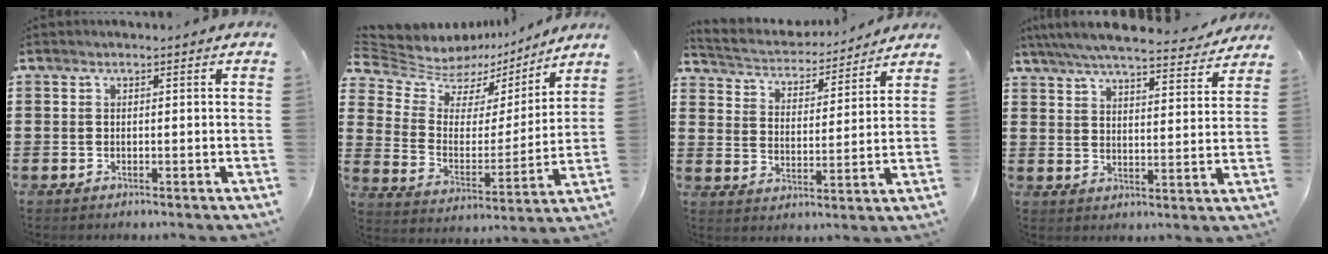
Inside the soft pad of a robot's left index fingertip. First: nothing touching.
{"total": 7.0, "force": [6.0, 3.6, 0.8], "torque": [-0.053, -0.046, 0.104]}
{"total": 3.6, "force": [3.6, 0.5, 0.2], "torque": [-0.028, -0.029, 0.055]}
{"total": 6.6, "force": [6.2, 0.0, 2.4], "torque": [-0.069, -0.035, 0.108]}